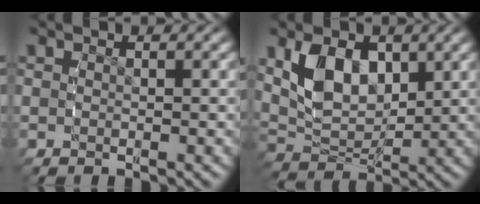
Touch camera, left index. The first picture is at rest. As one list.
[{"total": 7.1, "force": [1.6, 4.9, 4.9], "torque": [-0.105, -0.019, 0.037]}]